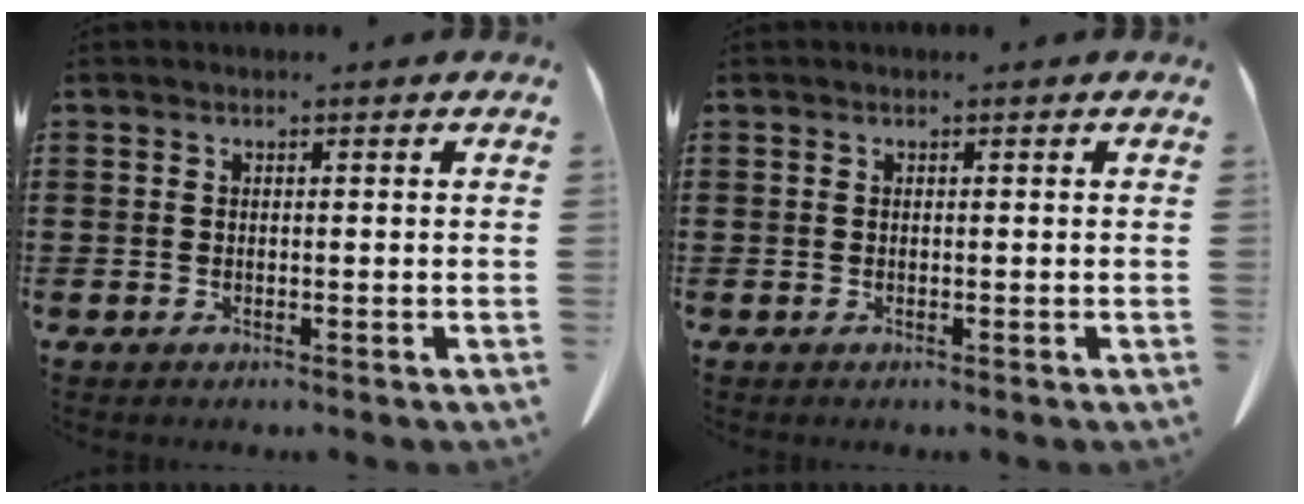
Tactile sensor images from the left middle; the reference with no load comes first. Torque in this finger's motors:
{"motor_torque": [0.09, 0.00, 0.00, 0.00]}